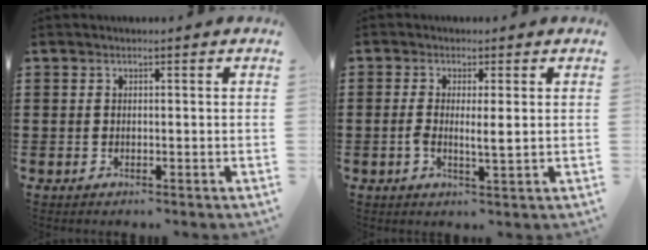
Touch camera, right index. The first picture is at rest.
{"total": 2.9, "force": [0.0, 0.5, 2.8], "torque": [-0.054, -0.001, -0.002]}